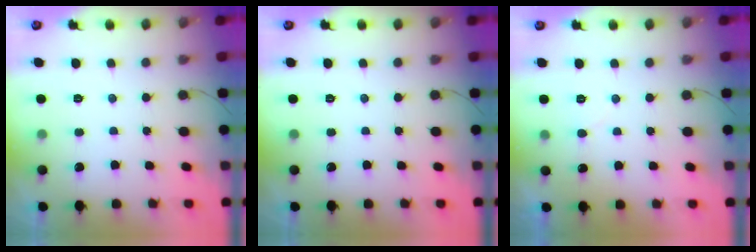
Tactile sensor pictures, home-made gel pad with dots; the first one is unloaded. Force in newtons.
{"total": 0.0}
{"total": 4.6, "press": 4.6, "slide": 0.2}